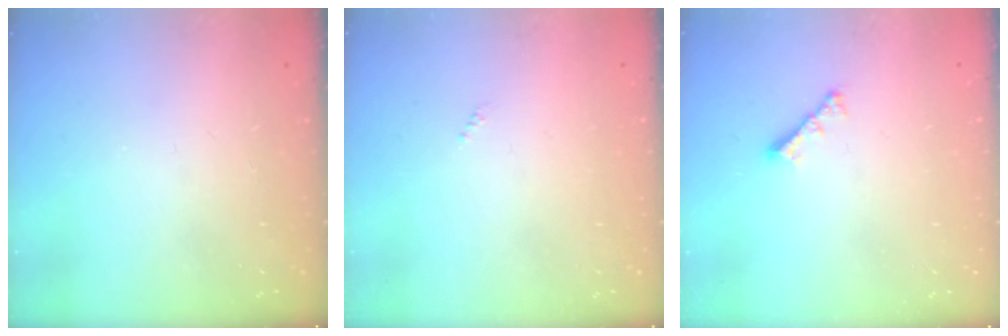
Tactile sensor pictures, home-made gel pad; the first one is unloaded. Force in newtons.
{"total": 0.0}
{"total": 2.8, "press": 2.7, "slide": 0.6}